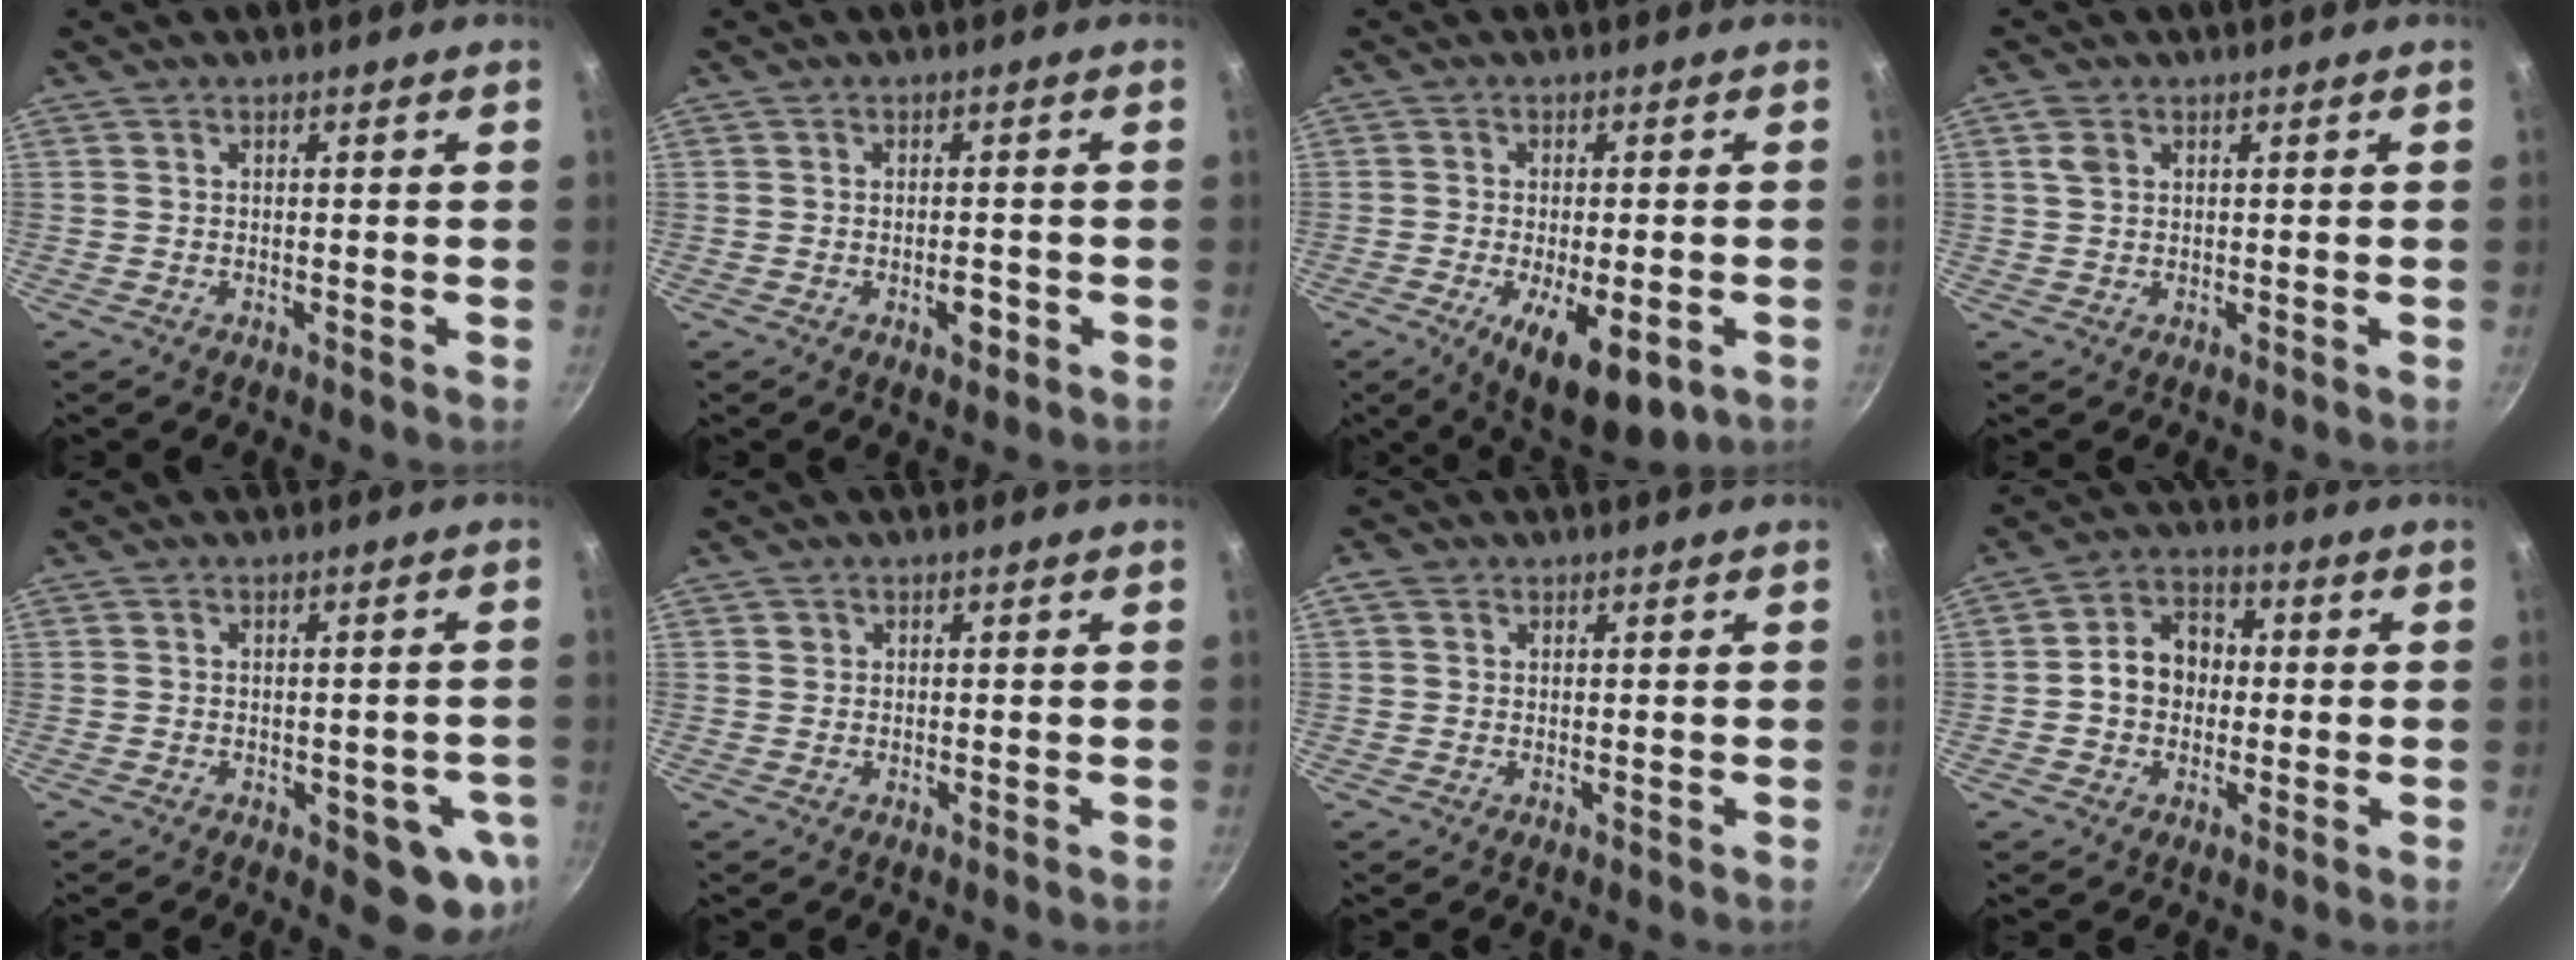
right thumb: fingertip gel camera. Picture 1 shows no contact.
{"total": 3.0, "force": [-1.3, 1.4, 2.3], "torque": [-0.023, 0.007, -0.018]}
{"total": 11.9, "force": [-4.5, 4.4, 10.1], "torque": [-0.147, -0.005, -0.060]}
{"total": 2.5, "force": [0.9, 1.7, 1.5], "torque": [-0.026, 0.000, 0.017]}
{"total": 8.4, "force": [-2.5, 4.0, 7.0], "torque": [-0.047, 0.001, -0.028]}
{"total": 0.7, "force": [0.3, 0.7, 0.1], "torque": [0.001, 0.004, 0.003]}
{"total": 2.0, "force": [0.8, 1.5, 1.0], "torque": [-0.017, 0.001, 0.010]}
{"total": 8.7, "force": [-0.2, 7.0, 5.1], "torque": [-0.049, 0.022, -0.017]}